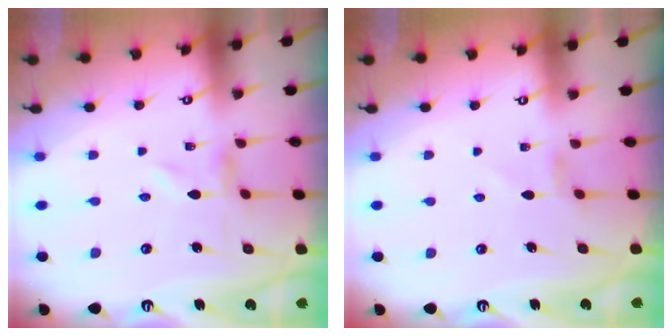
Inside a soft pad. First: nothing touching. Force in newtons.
{"total": 2.6, "press": 2.6, "slide": 0.3}